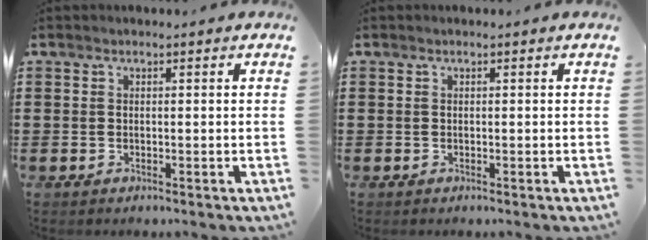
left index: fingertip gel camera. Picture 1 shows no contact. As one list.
[{"total": 0.0}]